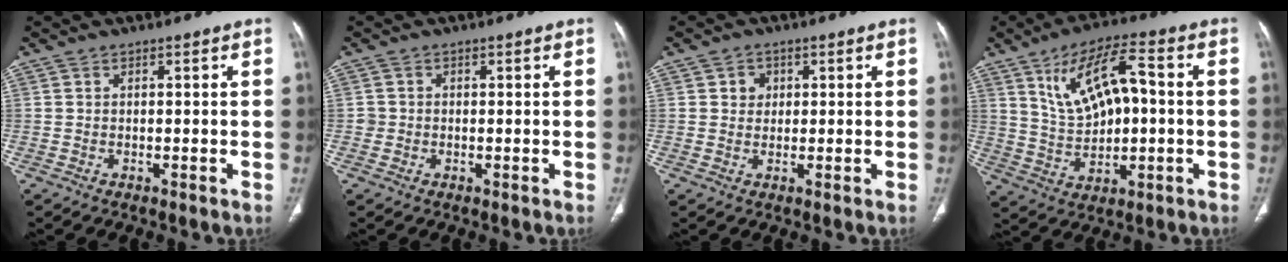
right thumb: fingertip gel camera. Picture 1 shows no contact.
{"total": 1.3, "force": [-0.2, 1.3, 0.1], "torque": [0.006, 0.006, -0.004]}
{"total": 2.5, "force": [0.8, 2.3, 0.9], "torque": [0.001, -0.001, 0.010]}
{"total": 13.4, "force": [2.8, 6.3, 11.5], "torque": [-0.186, 0.014, 0.056]}